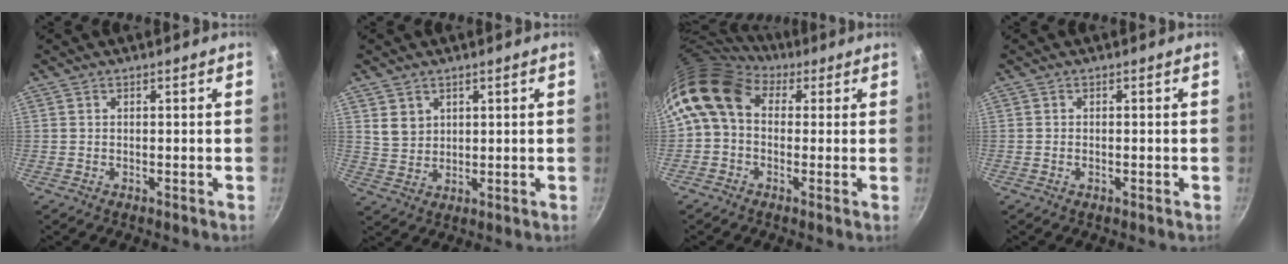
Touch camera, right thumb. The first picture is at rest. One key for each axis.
{"total": 4.3, "fx": 2.0, "fy": 3.4, "fz": 1.8, "tx": -0.017, "ty": -0.006, "tz": 0.043}
{"total": 11.1, "fx": 2.7, "fy": 8.3, "fz": 6.9, "tx": -0.114, "ty": 0.015, "tz": 0.024}
{"total": 0.6, "fx": -0.3, "fy": 0.3, "fz": 0.5, "tx": -0.009, "ty": 0.003, "tz": -0.006}